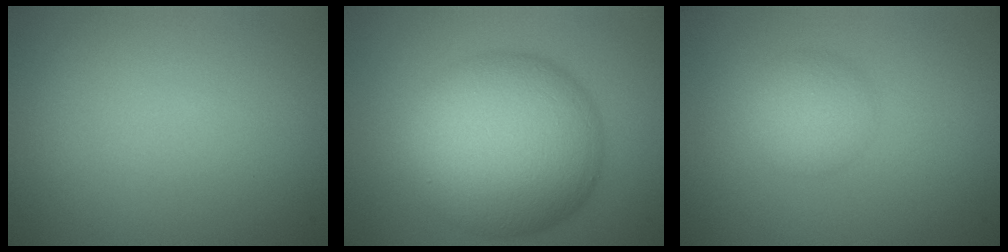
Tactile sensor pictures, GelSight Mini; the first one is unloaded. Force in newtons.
{"total": 12.8, "press": 12.8, "slide": 0.3}
{"total": 3.0, "press": 3.0, "slide": 0.2}